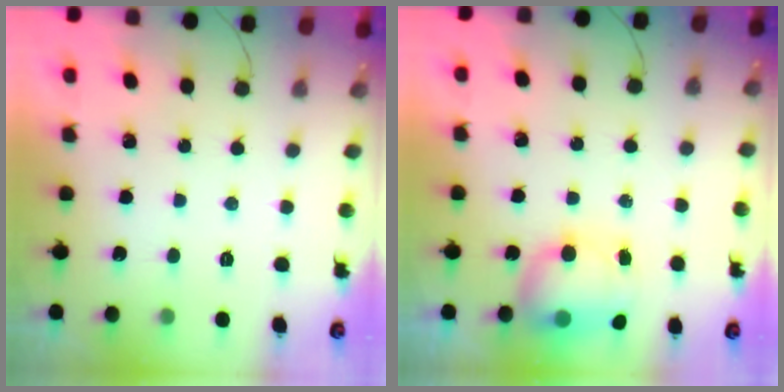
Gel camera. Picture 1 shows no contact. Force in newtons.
{"total": 9.1, "press": 8.1, "slide": 4.2}